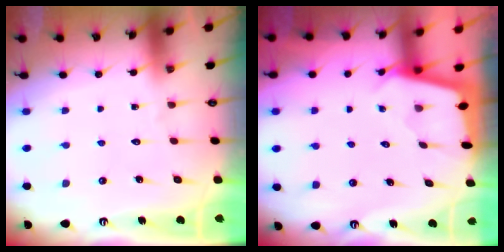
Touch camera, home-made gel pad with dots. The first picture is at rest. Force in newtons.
{"total": 1.8, "press": 1.8, "slide": 0.2}